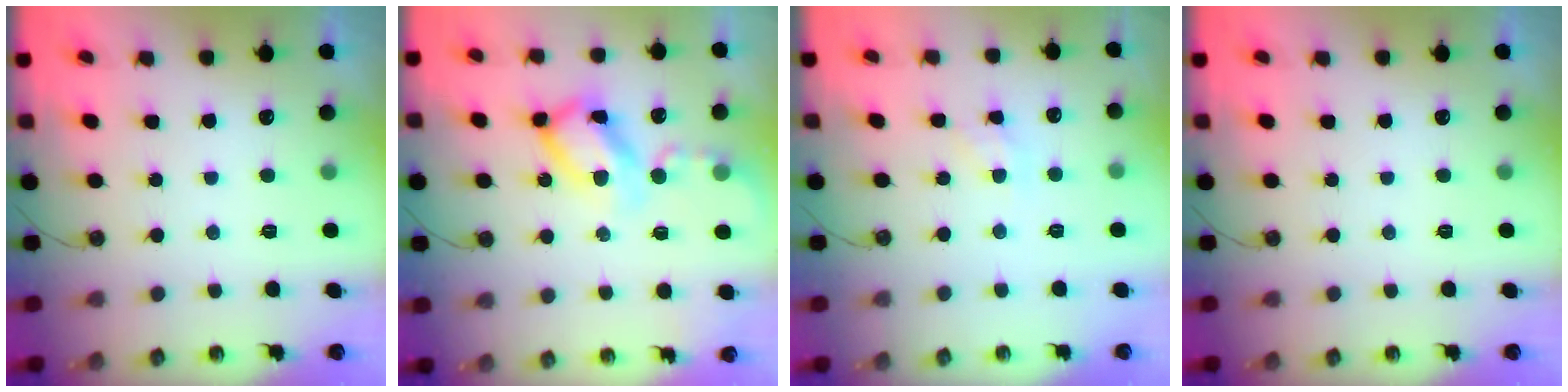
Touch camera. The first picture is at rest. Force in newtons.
{"total": 12.9, "press": 12.9, "slide": 1.2}
{"total": 4.8, "press": 4.8, "slide": 0.2}
{"total": 0.0}